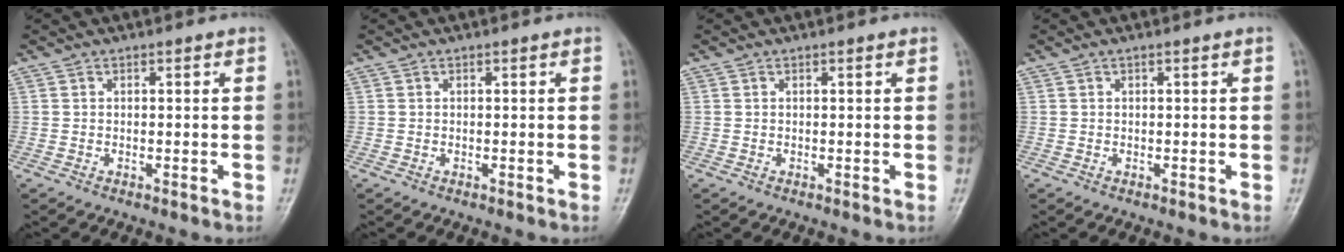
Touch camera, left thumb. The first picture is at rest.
{"total": 0.0}
{"total": 0.0}
{"total": 0.0}